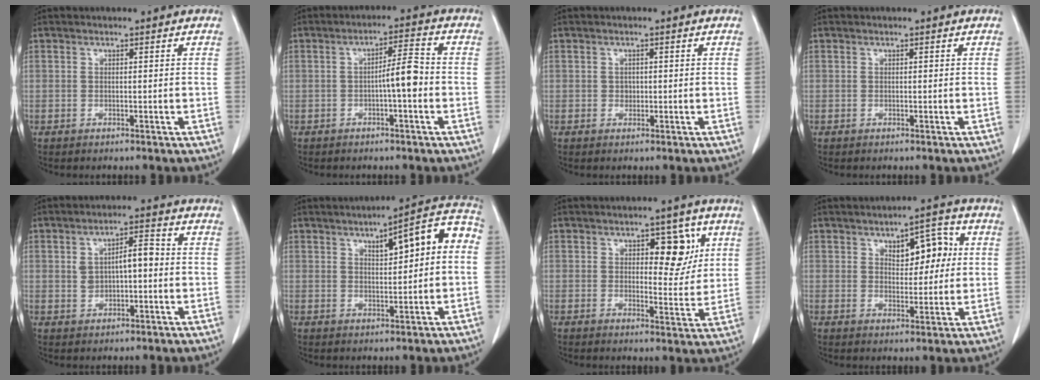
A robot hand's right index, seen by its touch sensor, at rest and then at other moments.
{"total": 4.9, "force": [-1.1, 0.5, 4.7], "torque": [-0.071, 0.012, -0.017]}
{"total": 1.0, "force": [-0.1, 0.9, 0.5], "torque": [-0.006, 0.003, 0.000]}
{"total": 0.0}
{"total": 5.7, "force": [0.3, 2.4, 5.1], "torque": [-0.089, 0.021, 0.009]}
{"total": 9.6, "force": [2.0, 2.4, 9.1], "torque": [-0.117, 0.035, 0.023]}
{"total": 7.0, "force": [2.8, 3.3, 5.5], "torque": [-0.062, 0.008, 0.040]}
{"total": 7.0, "force": [2.1, 3.5, 5.7], "torque": [-0.071, 0.019, 0.033]}